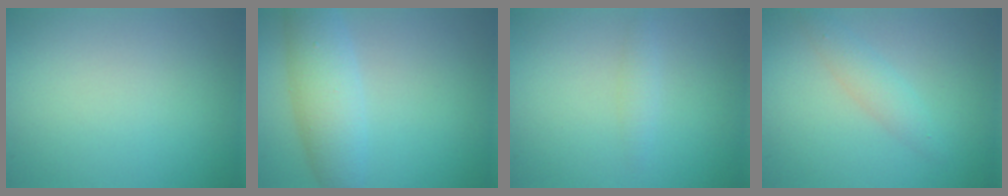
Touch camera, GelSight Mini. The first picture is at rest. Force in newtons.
{"total": 4.7, "press": 4.7, "slide": 0.2}
{"total": 1.0, "press": 1.0, "slide": 0.0}
{"total": 2.0, "press": 2.0, "slide": 0.0}